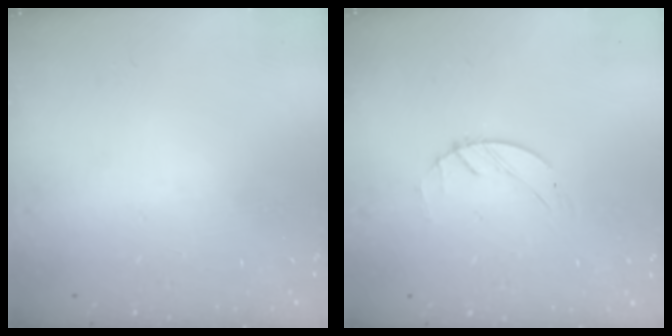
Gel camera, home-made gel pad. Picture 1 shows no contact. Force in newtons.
{"total": 1.2, "press": 1.2, "slide": 0.2}